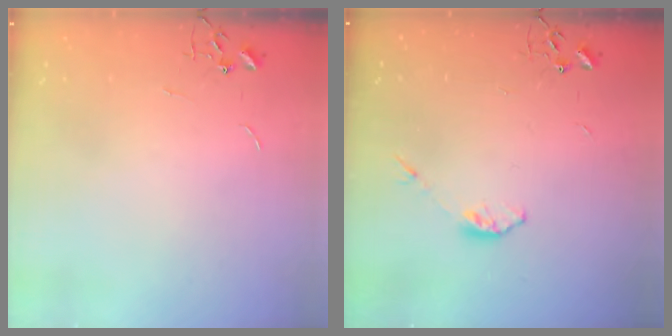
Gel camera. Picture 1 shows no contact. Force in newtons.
{"total": 3.1, "press": 3.1, "slide": 0.5}